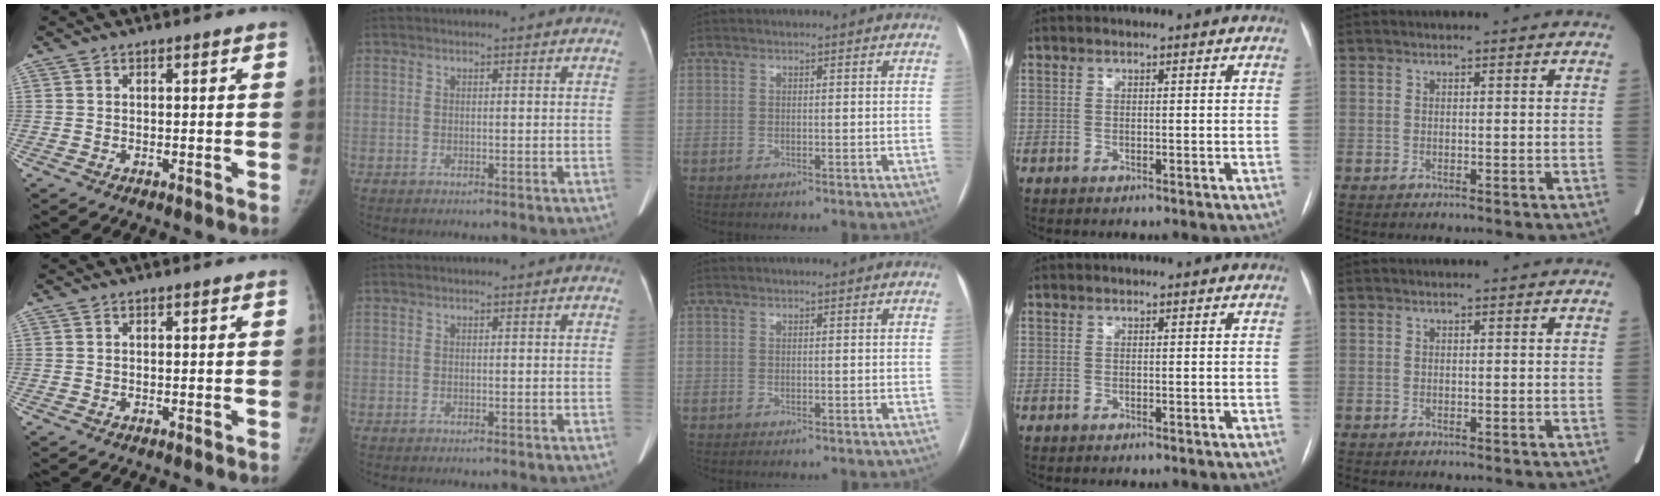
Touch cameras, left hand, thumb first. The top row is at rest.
{}